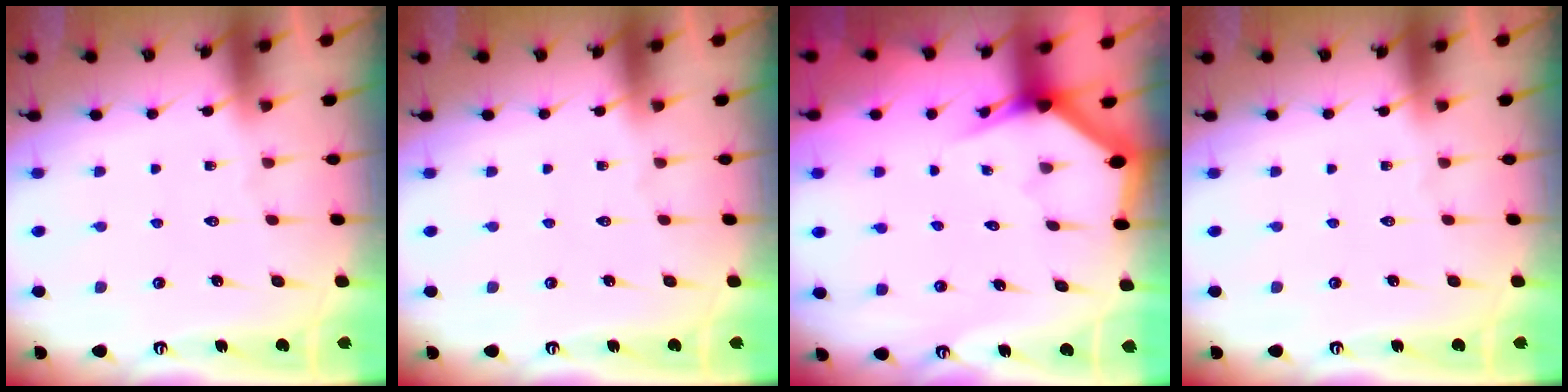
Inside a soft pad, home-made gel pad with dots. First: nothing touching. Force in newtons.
{"total": 0.0}
{"total": 2.6, "press": 2.6, "slide": 0.0}
{"total": 0.0}